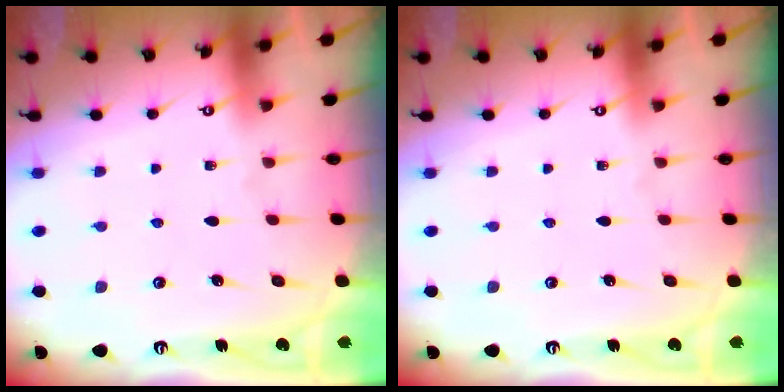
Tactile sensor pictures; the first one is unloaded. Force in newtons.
{"total": 0.0}